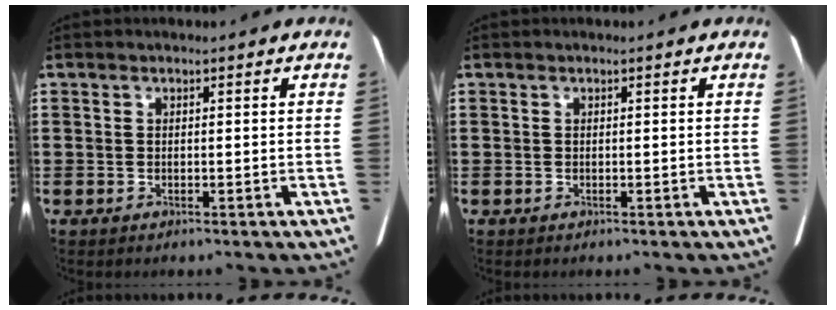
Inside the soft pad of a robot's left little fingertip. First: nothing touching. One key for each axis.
{"total": 0.0}